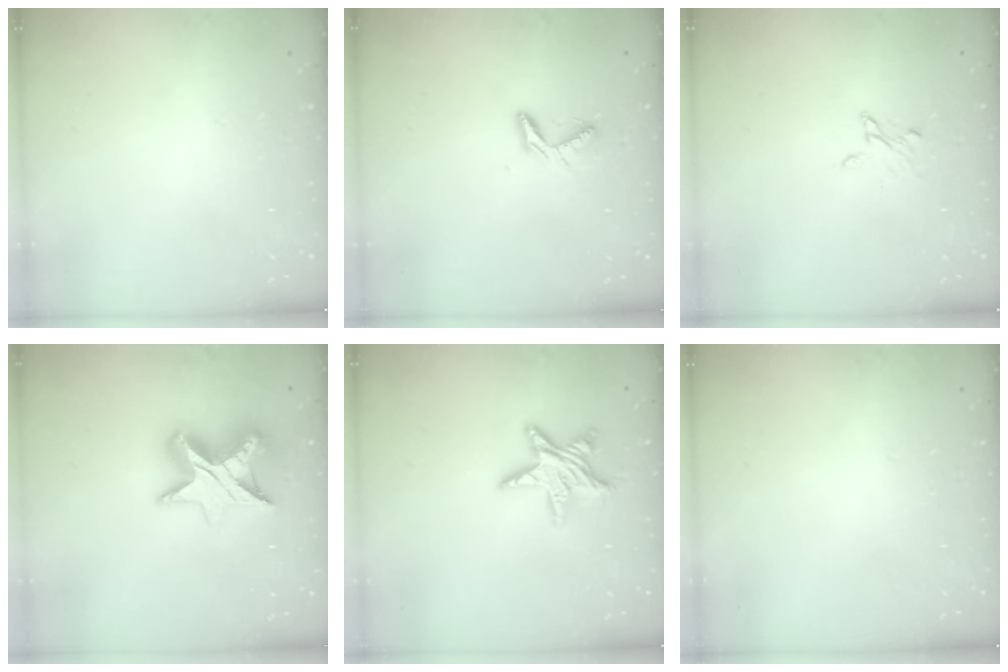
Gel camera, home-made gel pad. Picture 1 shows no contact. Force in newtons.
{"total": 5.0, "press": 5.0, "slide": 0.3}
{"total": 3.7, "press": 3.7, "slide": 0.3}
{"total": 11.4, "press": 11.4, "slide": 0.6}
{"total": 10.5, "press": 10.5, "slide": 0.8}
{"total": 0.0}